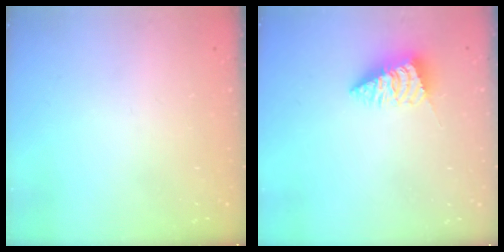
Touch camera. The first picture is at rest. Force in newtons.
{"total": 2.6, "press": 2.6, "slide": 0.1}